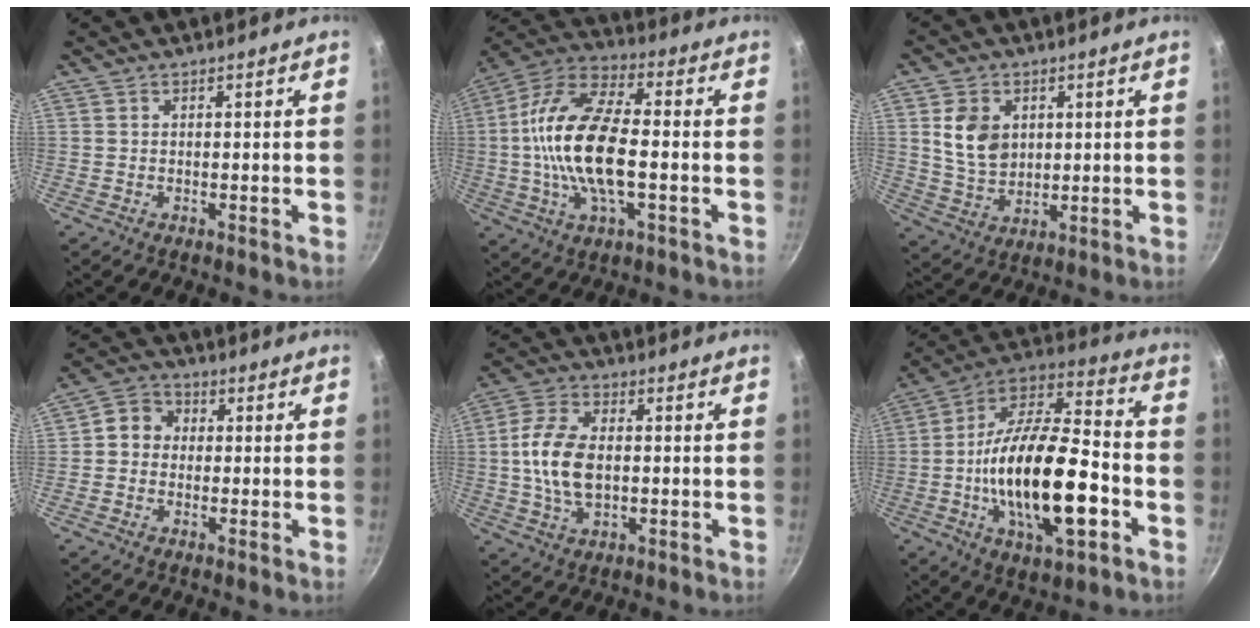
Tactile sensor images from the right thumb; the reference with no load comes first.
{"total": 18.6, "force": [-1.4, 8.3, 16.5], "torque": [-0.311, 0.030, -0.044]}
{"total": 9.1, "force": [2.1, 7.0, 5.5], "torque": [-0.080, -0.018, 0.046]}
{"total": 5.9, "force": [0.2, 5.2, 2.7], "torque": [-0.020, 0.013, -0.014]}
{"total": 11.0, "force": [0.0, 6.7, 8.7], "torque": [-0.164, 0.012, -0.005]}
{"total": 25.0, "force": [-5.7, 10.6, 22.0], "torque": [-0.374, 0.034, -0.103]}